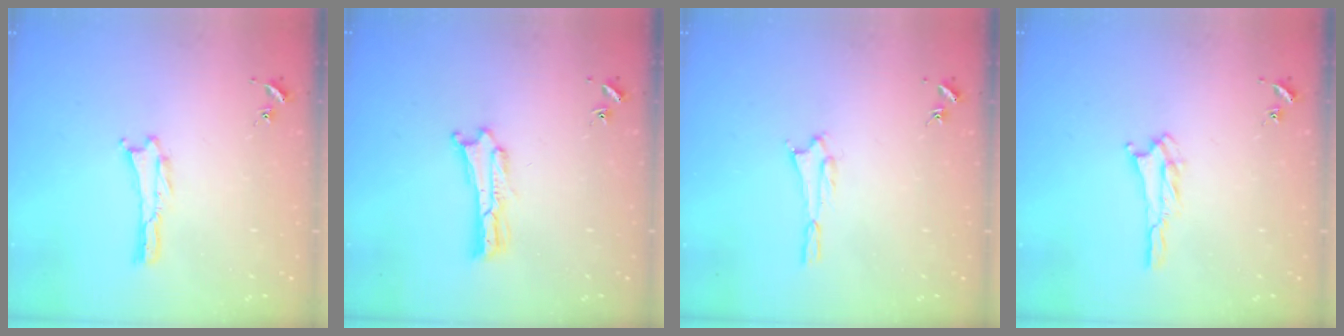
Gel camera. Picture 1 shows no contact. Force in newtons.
{"total": 0.9, "press": 0.9, "slide": 0.2}
{"total": 1.6, "press": 1.6, "slide": 0.1}
{"total": 2.3, "press": 2.2, "slide": 0.4}